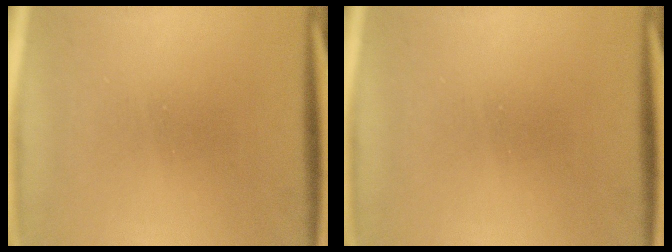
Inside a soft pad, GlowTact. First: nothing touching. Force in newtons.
{"total": 0.0}